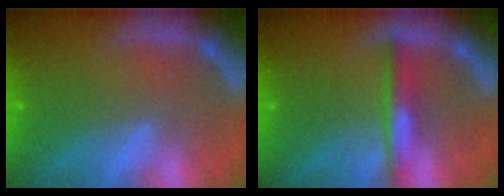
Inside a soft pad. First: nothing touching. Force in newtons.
{"total": 3.0}